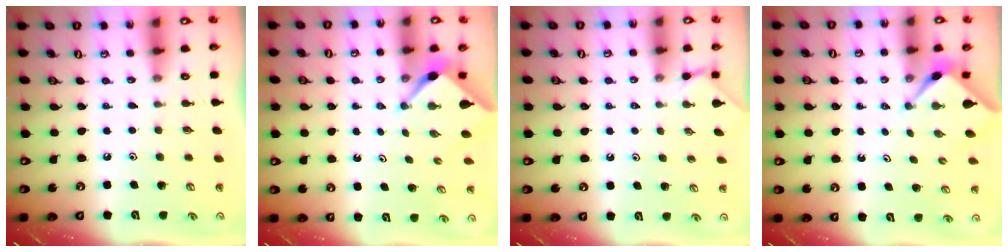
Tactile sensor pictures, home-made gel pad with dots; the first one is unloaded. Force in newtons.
{"total": 2.2, "press": 2.2, "slide": 0.3}
{"total": 0.9, "press": 0.9, "slide": 0.3}
{"total": 2.3, "press": 2.2, "slide": 0.3}